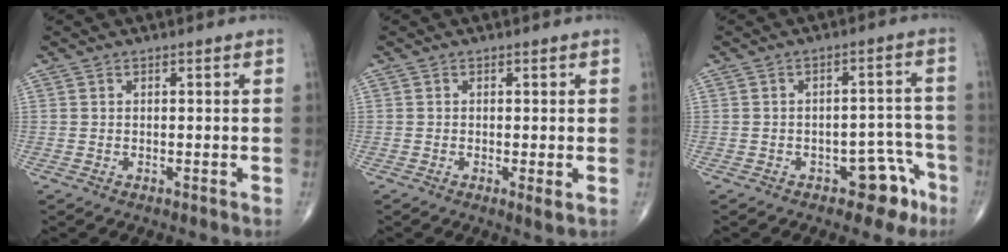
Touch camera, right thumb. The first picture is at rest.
{"total": 1.7, "force": [-0.3, 0.3, 1.7], "torque": [-0.035, -0.009, -0.008]}
{"total": 6.8, "force": [-4.2, 3.8, 3.9], "torque": [-0.015, 0.046, -0.051]}